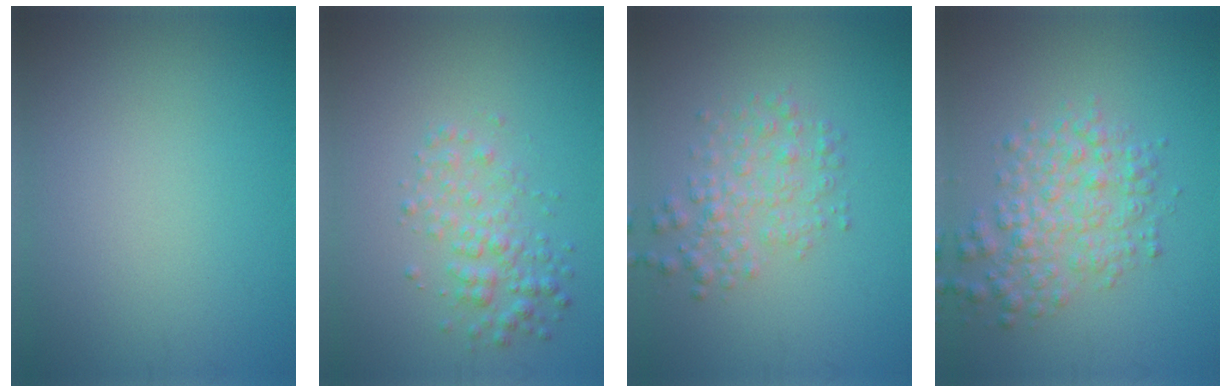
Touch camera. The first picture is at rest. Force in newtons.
{"total": 2.6, "press": 2.6, "slide": 0.0}
{"total": 2.9, "press": 2.9, "slide": 0.1}
{"total": 4.2, "press": 4.2, "slide": 0.1}